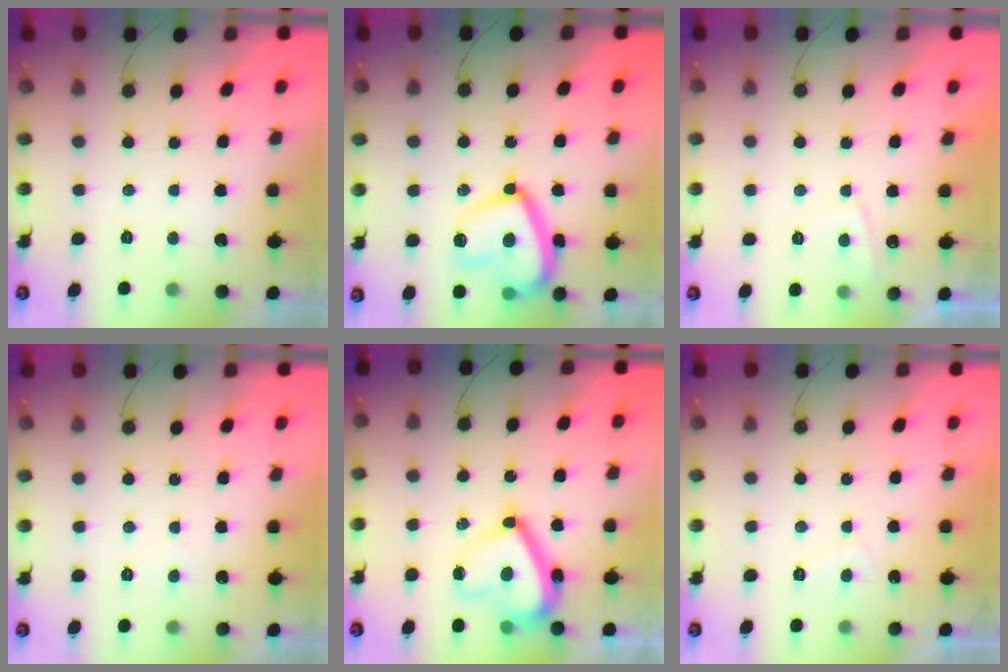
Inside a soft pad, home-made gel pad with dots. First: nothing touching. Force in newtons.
{"total": 15.5, "press": 15.5, "slide": 1.2}
{"total": 1.9, "press": 1.8, "slide": 0.7}
{"total": 2.9, "press": 2.9, "slide": 0.3}
{"total": 15.2, "press": 15.1, "slide": 1.8}
{"total": 1.5, "press": 1.3, "slide": 0.7}